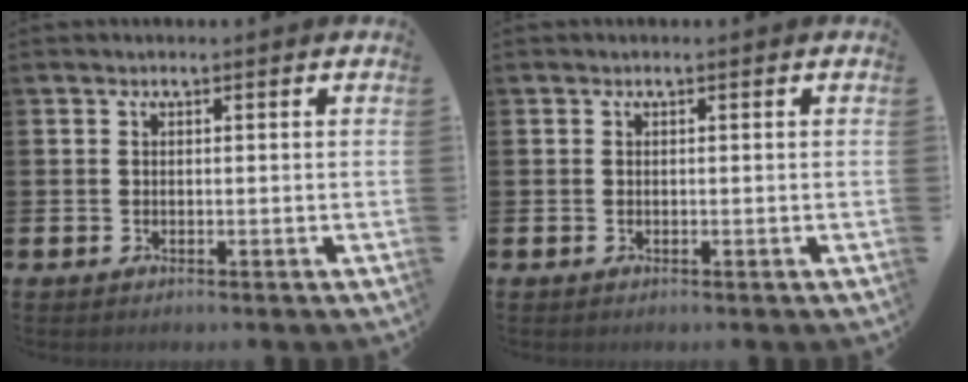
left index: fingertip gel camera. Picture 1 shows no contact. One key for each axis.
{"total": 0.0}